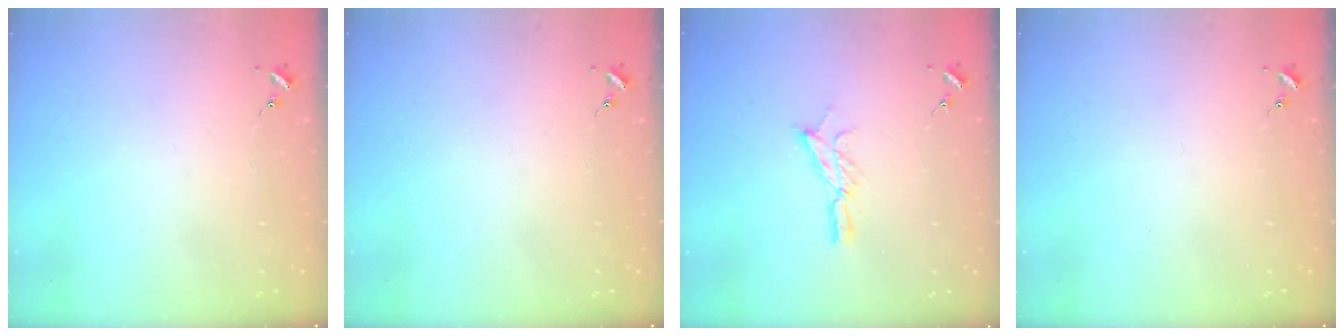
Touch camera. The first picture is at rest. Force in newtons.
{"total": 0.0}
{"total": 10.1, "press": 10.1, "slide": 0.6}
{"total": 0.0}